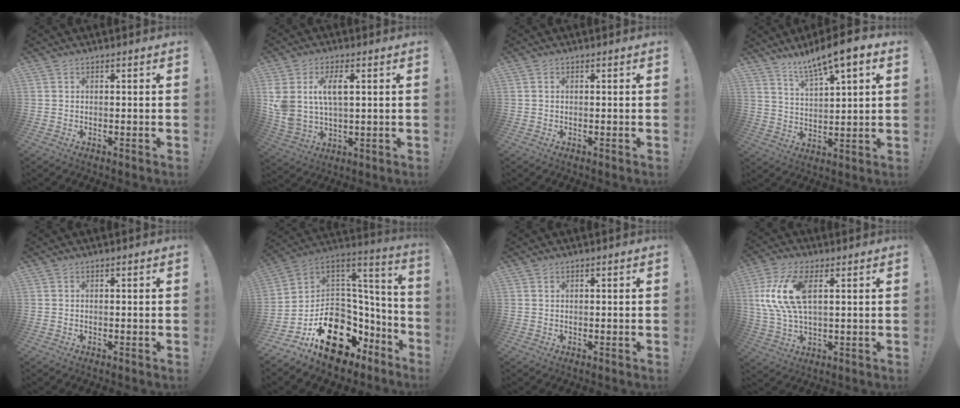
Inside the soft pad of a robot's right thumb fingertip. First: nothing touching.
{"total": 9.9, "force": [3.3, 5.4, 7.6], "torque": [-0.162, -0.006, 0.059]}
{"total": 0.0}
{"total": 9.8, "force": [7.8, 1.7, 5.7], "torque": [-0.102, -0.048, 0.134]}
{"total": 0.0}
{"total": 19.6, "force": [-8.0, 14.4, 10.7], "torque": [-0.140, 0.023, -0.097]}
{"total": 0.6, "force": [0.4, 0.4, 0.1], "torque": [0.003, -0.002, 0.008]}
{"total": 14.2, "force": [3.6, 6.9, 11.8], "torque": [-0.234, -0.007, 0.065]}